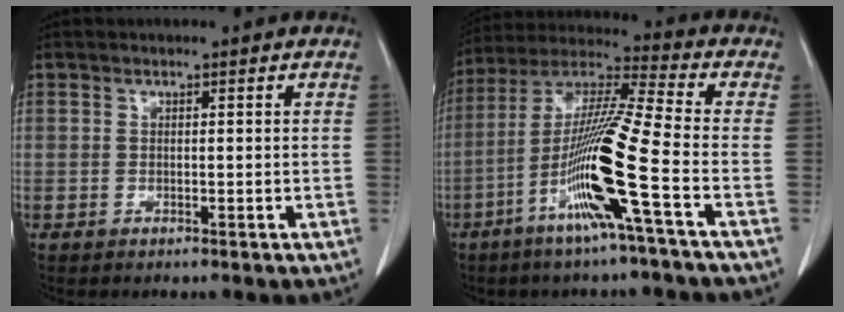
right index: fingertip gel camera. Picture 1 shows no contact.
{"total": 15.1, "force": [-5.6, -1.5, 13.9], "torque": [-0.277, -0.011, -0.114]}